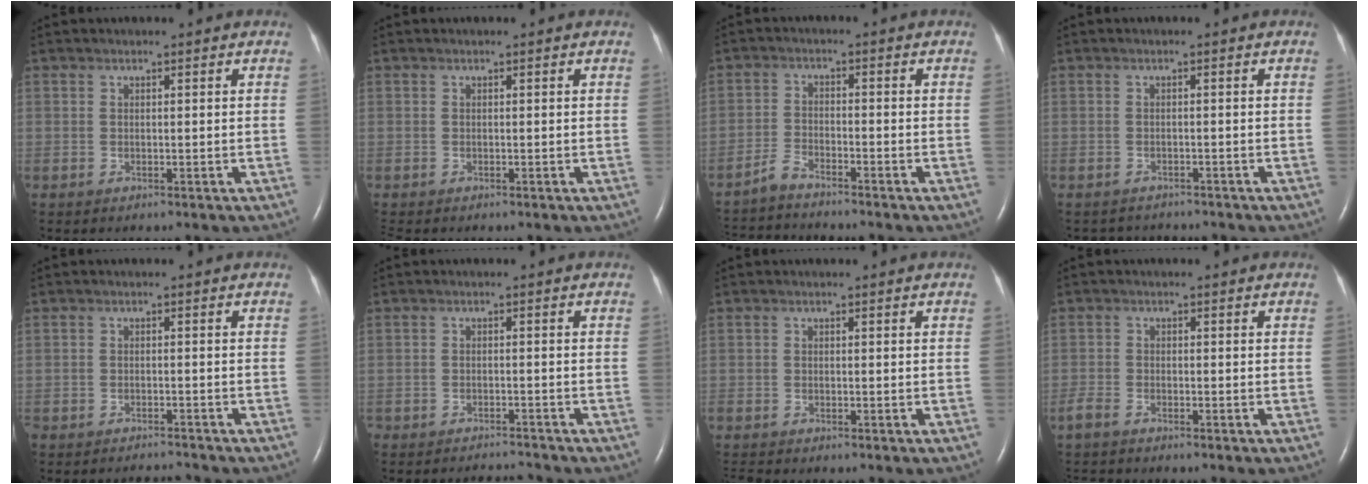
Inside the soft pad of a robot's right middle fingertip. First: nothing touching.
{"total": 0.6, "force": [-0.6, 0.1, 0.1], "torque": [-0.006, -0.002, -0.012]}
{"total": 5.3, "force": [-5.1, 0.1, 1.2], "torque": [-0.030, -0.019, -0.092]}
{"total": 2.9, "force": [-2.8, 0.8, -0.3], "torque": [0.004, -0.003, -0.038]}
{"total": 3.8, "force": [-3.8, -0.2, 0.0], "torque": [-0.002, -0.011, -0.060]}
{"total": 4.4, "force": [-4.4, -0.3, 0.0], "torque": [-0.002, -0.007, -0.069]}
{"total": 1.7, "force": [-1.7, -0.2, 0.1], "torque": [-0.009, -0.009, -0.034]}
{"total": 3.0, "force": [-2.9, 0.3, 0.7], "torque": [-0.016, -0.011, -0.053]}